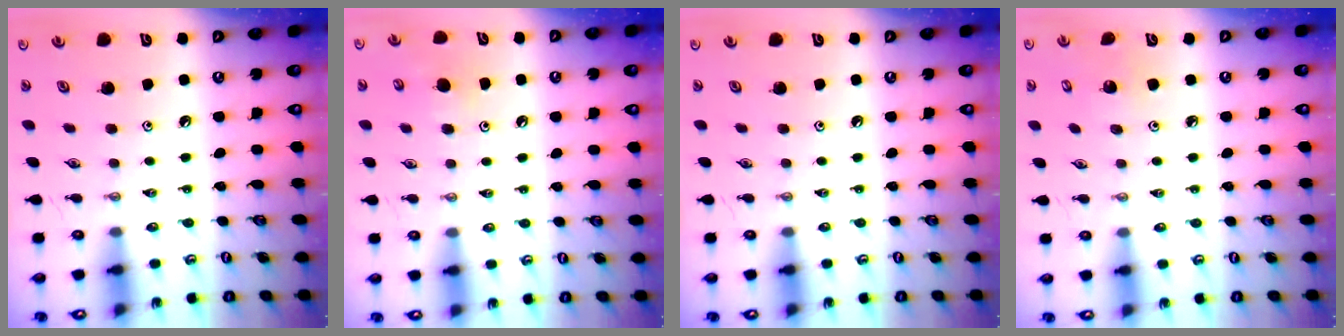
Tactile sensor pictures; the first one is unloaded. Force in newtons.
{"total": 5.7, "press": 5.7, "slide": 0.9}
{"total": 0.0}
{"total": 2.8, "press": 2.8, "slide": 0.2}